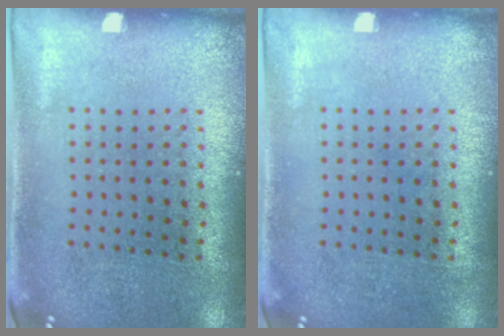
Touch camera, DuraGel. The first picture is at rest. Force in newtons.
{"total": 0.0}